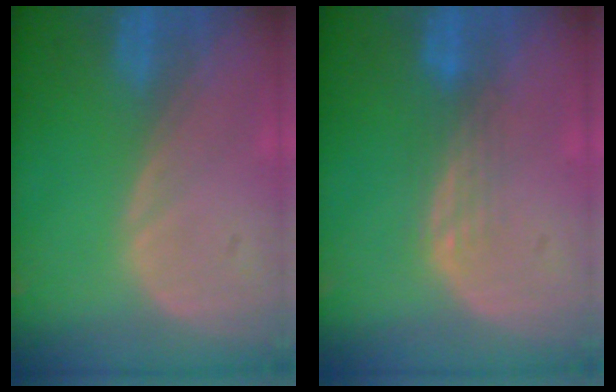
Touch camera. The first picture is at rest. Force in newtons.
{"total": 3.0, "press": 2.5, "slide": 1.7}